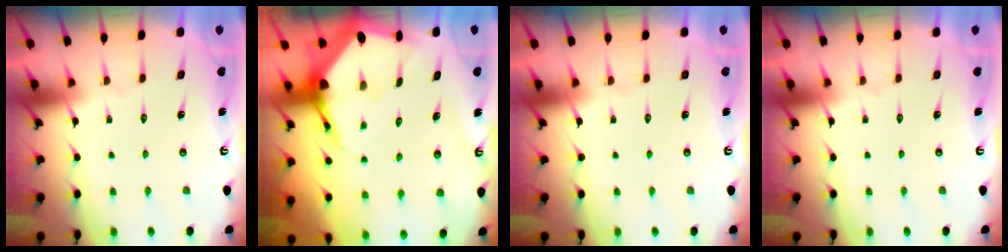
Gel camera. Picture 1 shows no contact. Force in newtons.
{"total": 5.4, "press": 5.3, "slide": 0.5}
{"total": 0.0}
{"total": 0.0}